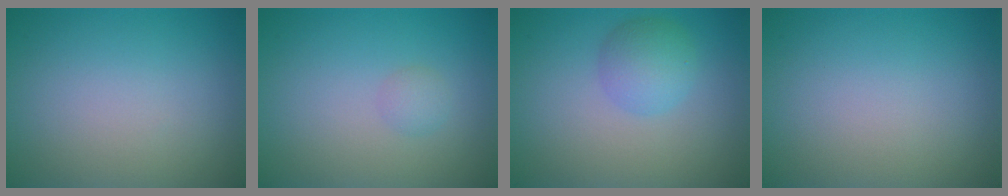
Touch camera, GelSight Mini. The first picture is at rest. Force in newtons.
{"total": 1.0, "press": 1.0, "slide": 0.1}
{"total": 3.0, "press": 2.9, "slide": 0.2}
{"total": 0.0}